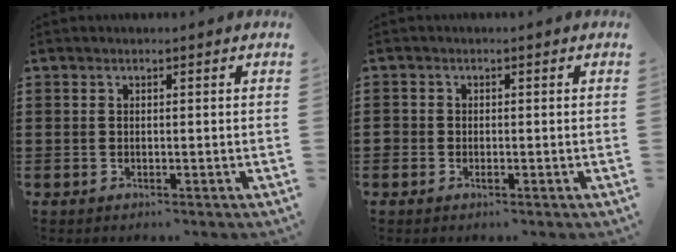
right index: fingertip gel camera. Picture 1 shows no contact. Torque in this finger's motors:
{"motor_torque": [0.10, 0.73, 0.00, 0.00]}